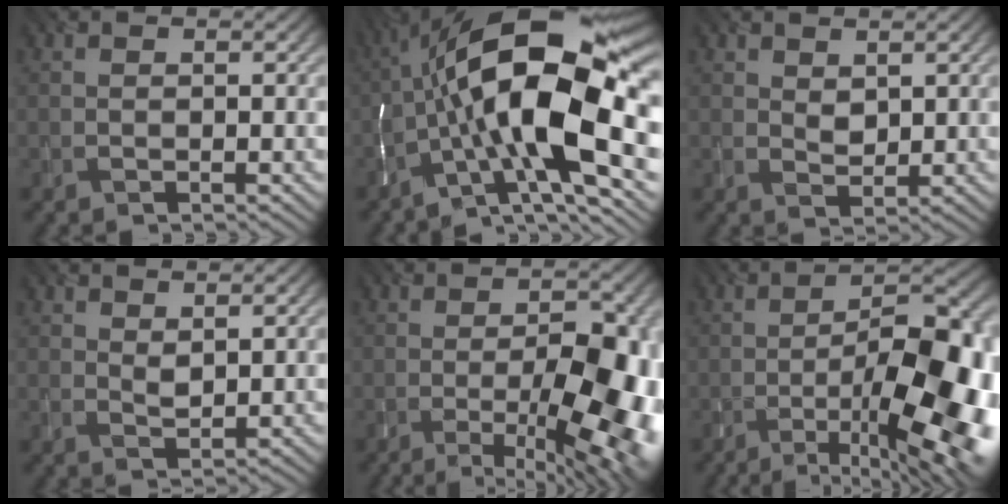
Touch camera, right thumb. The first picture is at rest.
{"total": 20.0, "force": [-1.7, 7.0, 18.7], "torque": [-0.333, 0.028, -0.049]}
{"total": 1.8, "force": [1.2, 1.1, 0.7], "torque": [-0.018, -0.005, 0.027]}
{"total": 1.7, "force": [1.3, 0.7, 0.8], "torque": [-0.021, -0.004, 0.029]}
{"total": 13.1, "force": [-3.7, 4.7, 11.6], "torque": [-0.141, -0.007, -0.045]}
{"total": 17.2, "force": [-6.5, 6.0, 14.7], "torque": [-0.198, 0.004, -0.089]}